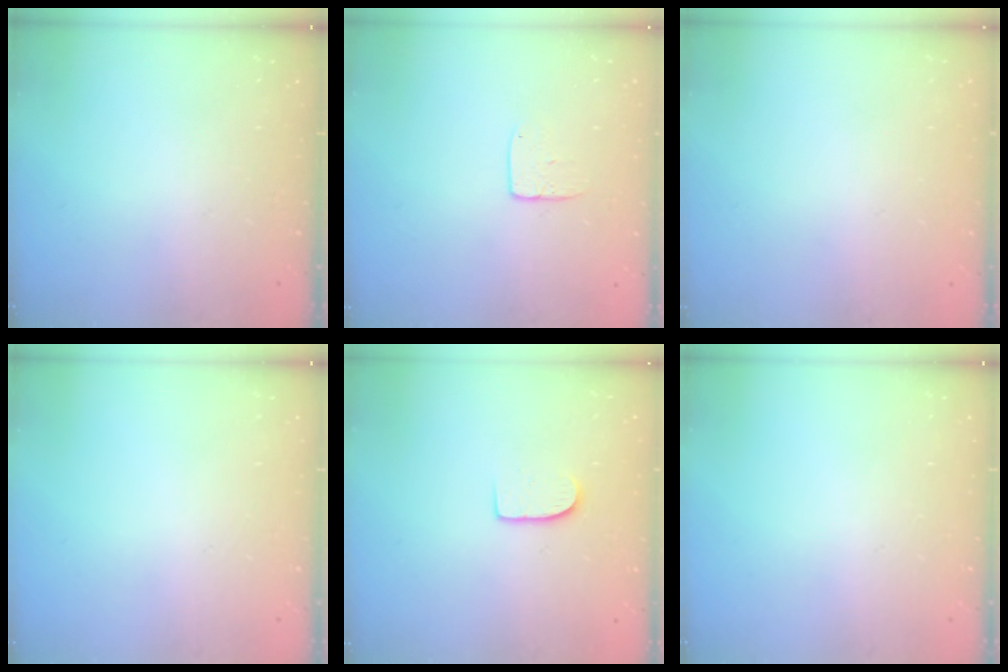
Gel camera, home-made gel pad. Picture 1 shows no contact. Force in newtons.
{"total": 5.8, "press": 5.7, "slide": 0.6}
{"total": 0.0}
{"total": 0.0}
{"total": 7.3, "press": 7.3, "slide": 0.6}
{"total": 0.0}